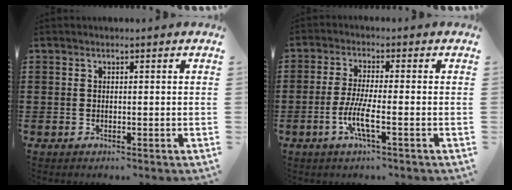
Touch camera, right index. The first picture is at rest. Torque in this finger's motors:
{"motor_torque": [0.28, -0.09, 0.18, 0.13]}